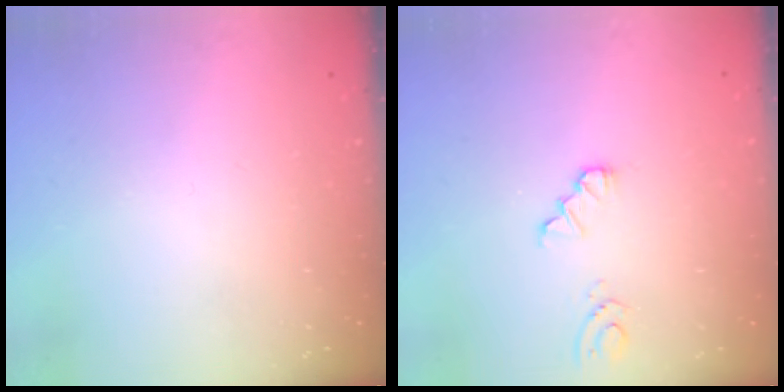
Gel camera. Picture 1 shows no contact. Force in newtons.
{"total": 1.8, "press": 1.8, "slide": 0.2}